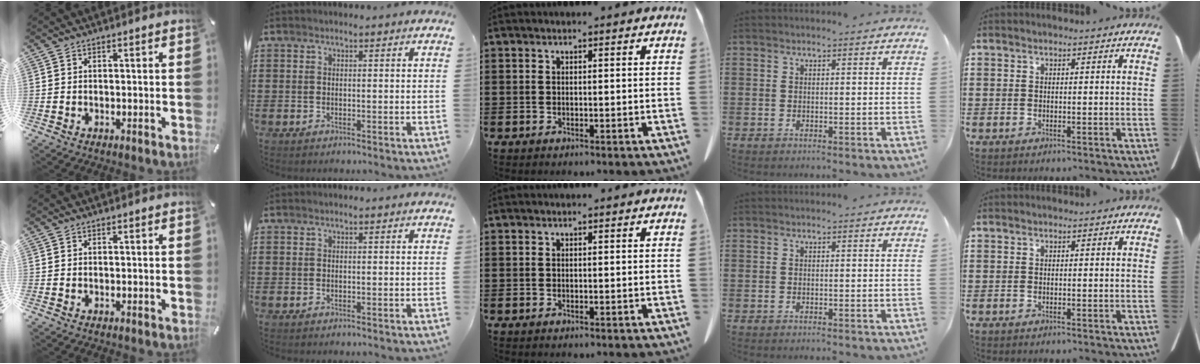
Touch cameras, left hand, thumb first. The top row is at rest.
{}